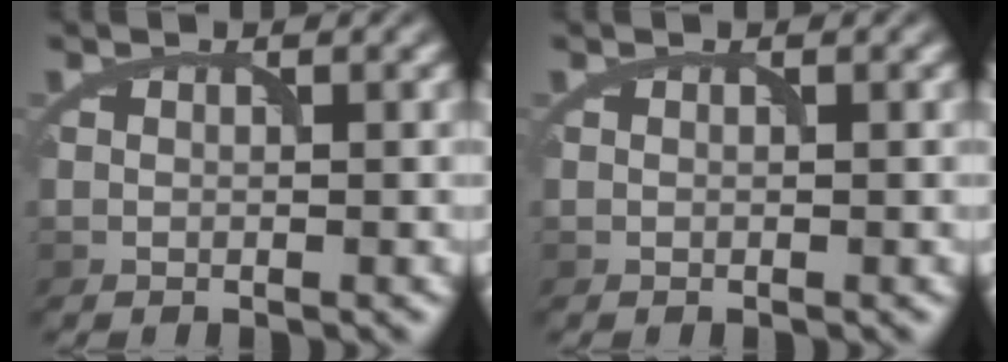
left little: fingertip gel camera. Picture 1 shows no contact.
{"total": 0.0}